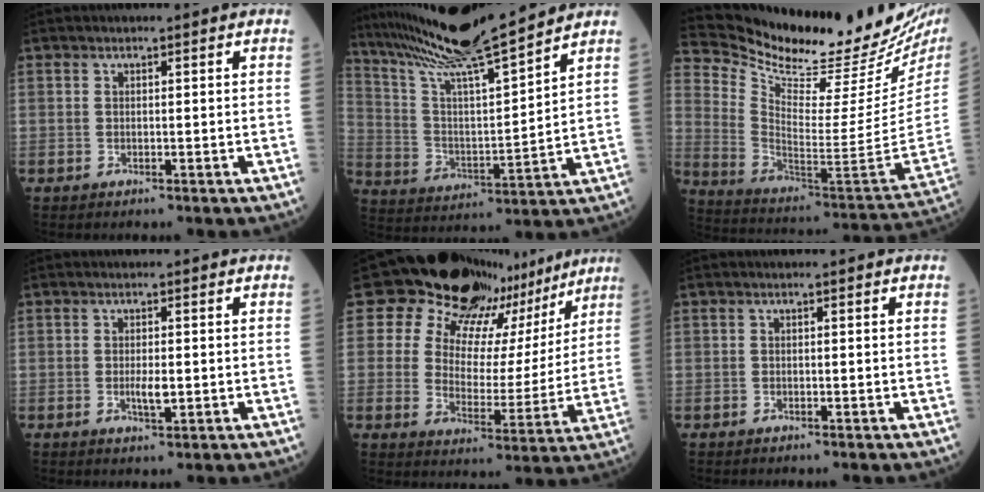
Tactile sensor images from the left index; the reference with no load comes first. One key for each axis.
{"total": 16.9, "fx": 15.1, "fy": -0.9, "fz": 7.6, "tx": -0.145, "ty": -0.003, "tz": 0.266}
{"total": 27.3, "fx": 24.0, "fy": 2.2, "fz": 12.6, "tx": -0.215, "ty": -0.104, "tz": 0.349}
{"total": 2.0, "fx": -0.5, "fy": 0.6, "fz": 1.9, "tx": -0.037, "ty": -0.006, "tz": -0.008}
{"total": 18.8, "fx": 14.3, "fy": 10.7, "fz": 5.8, "tx": -0.070, "ty": 0.002, "tz": 0.171}
{"total": 0.0}